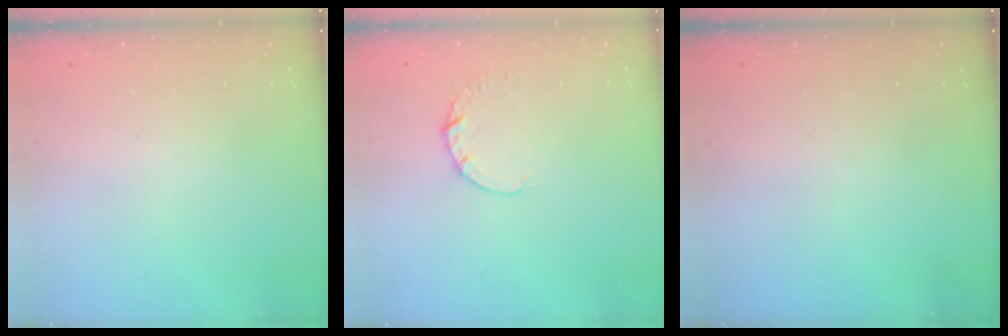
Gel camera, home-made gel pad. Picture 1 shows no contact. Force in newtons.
{"total": 1.9, "press": 1.9, "slide": 0.3}
{"total": 0.0}